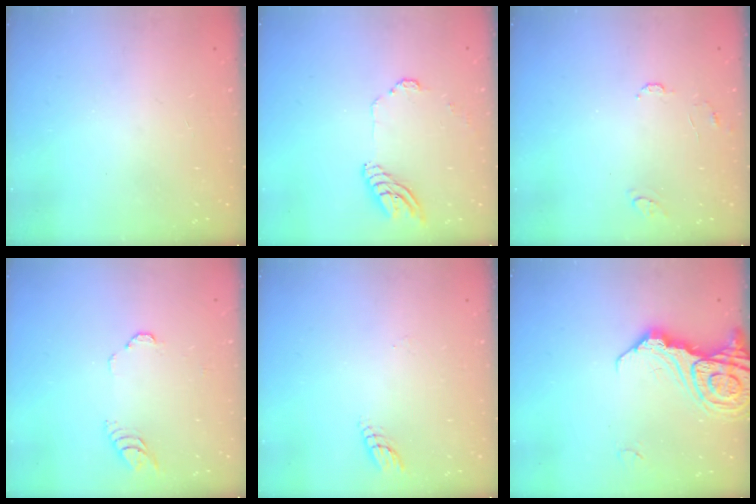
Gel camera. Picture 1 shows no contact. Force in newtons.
{"total": 10.5, "press": 10.4, "slide": 1.1}
{"total": 6.2, "press": 6.2, "slide": 0.5}
{"total": 3.9, "press": 3.9, "slide": 0.3}
{"total": 4.4, "press": 4.3, "slide": 0.4}
{"total": 14.6, "press": 14.5, "slide": 1.9}